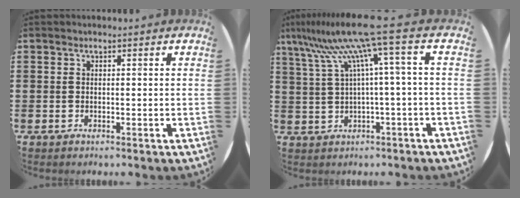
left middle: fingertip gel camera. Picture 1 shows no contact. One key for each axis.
{"total": 10.4, "fx": 5.6, "fy": -0.6, "fz": 8.7, "tx": -0.202, "ty": -0.035, "tz": 0.084}